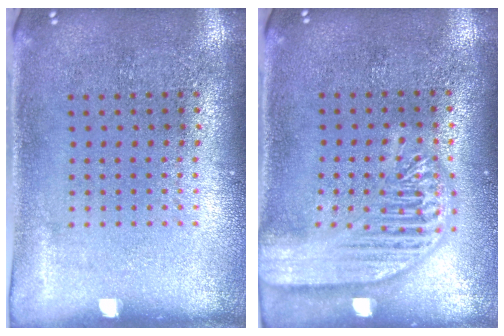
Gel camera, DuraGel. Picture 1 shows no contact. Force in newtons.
{"total": 3.5, "press": 3.5, "slide": 0.3}